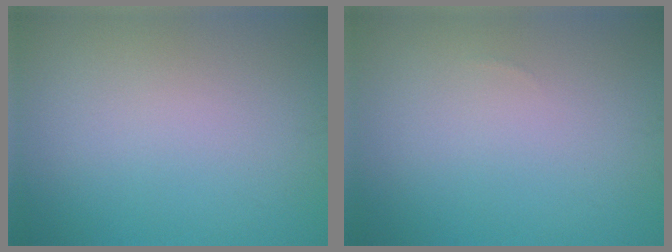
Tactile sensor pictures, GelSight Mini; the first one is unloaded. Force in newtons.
{"total": 0.0}